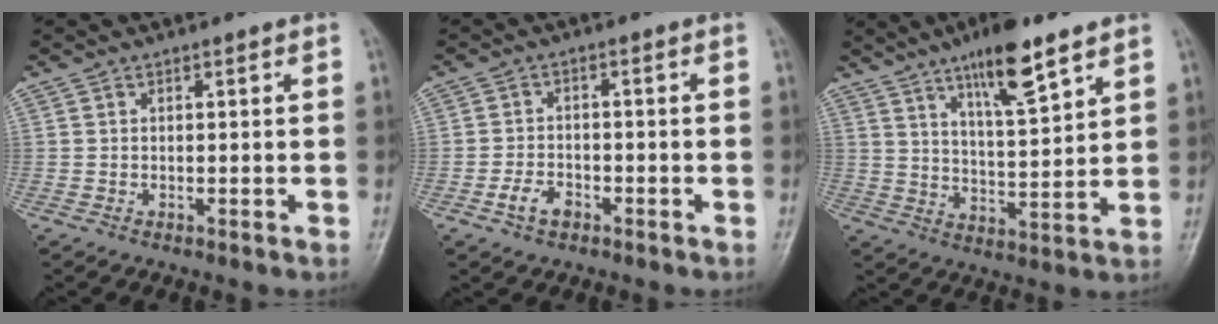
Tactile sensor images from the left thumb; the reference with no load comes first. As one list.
[{"total": 3.9, "force": [-2.1, 2.4, 2.2], "torque": [-0.038, 0.016, -0.038]}, {"total": 12.6, "force": [8.0, 2.9, 9.3], "torque": [-0.140, -0.045, 0.134]}]